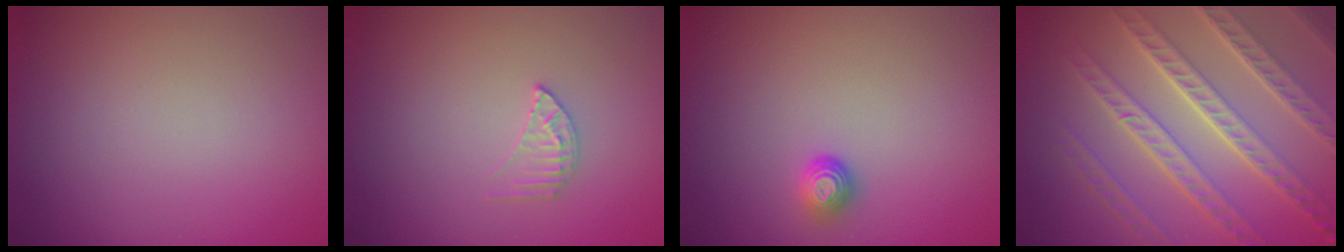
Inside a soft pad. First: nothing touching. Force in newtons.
{"total": 1.5, "press": 1.5, "slide": 0.2}
{"total": 1.2, "press": 1.0, "slide": 0.6}
{"total": 7.8, "press": 5.5, "slide": 5.6}